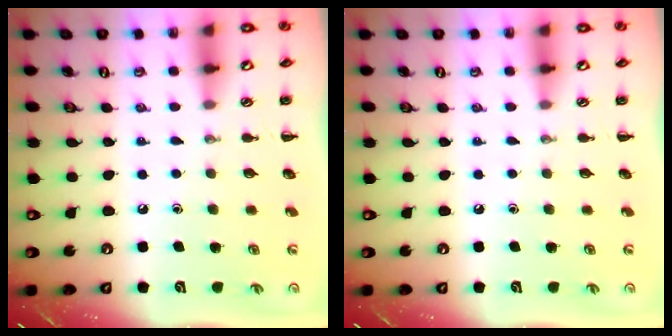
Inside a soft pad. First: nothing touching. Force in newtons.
{"total": 0.0}